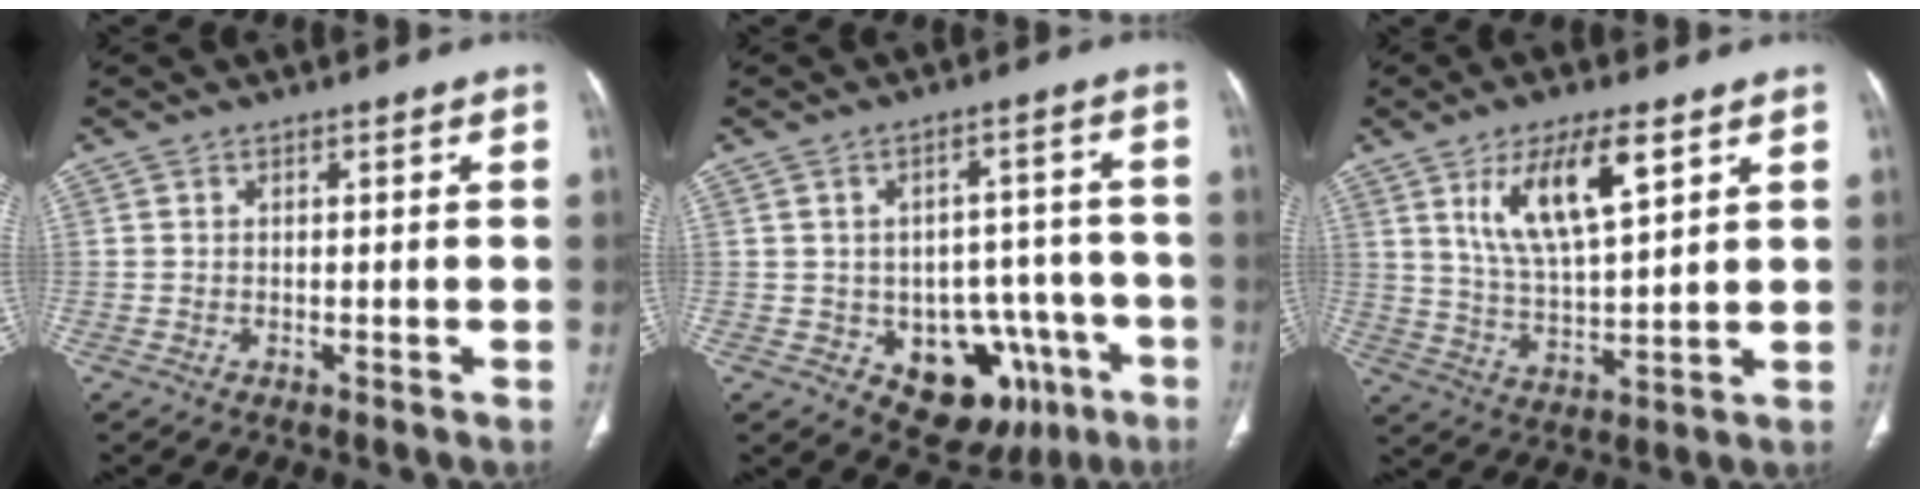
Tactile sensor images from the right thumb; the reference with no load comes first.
{"total": 14.4, "force": [-6.1, 9.7, 8.8], "torque": [-0.064, 0.040, -0.069]}
{"total": 12.7, "force": [6.0, 4.2, 10.4], "torque": [-0.181, -0.025, 0.120]}